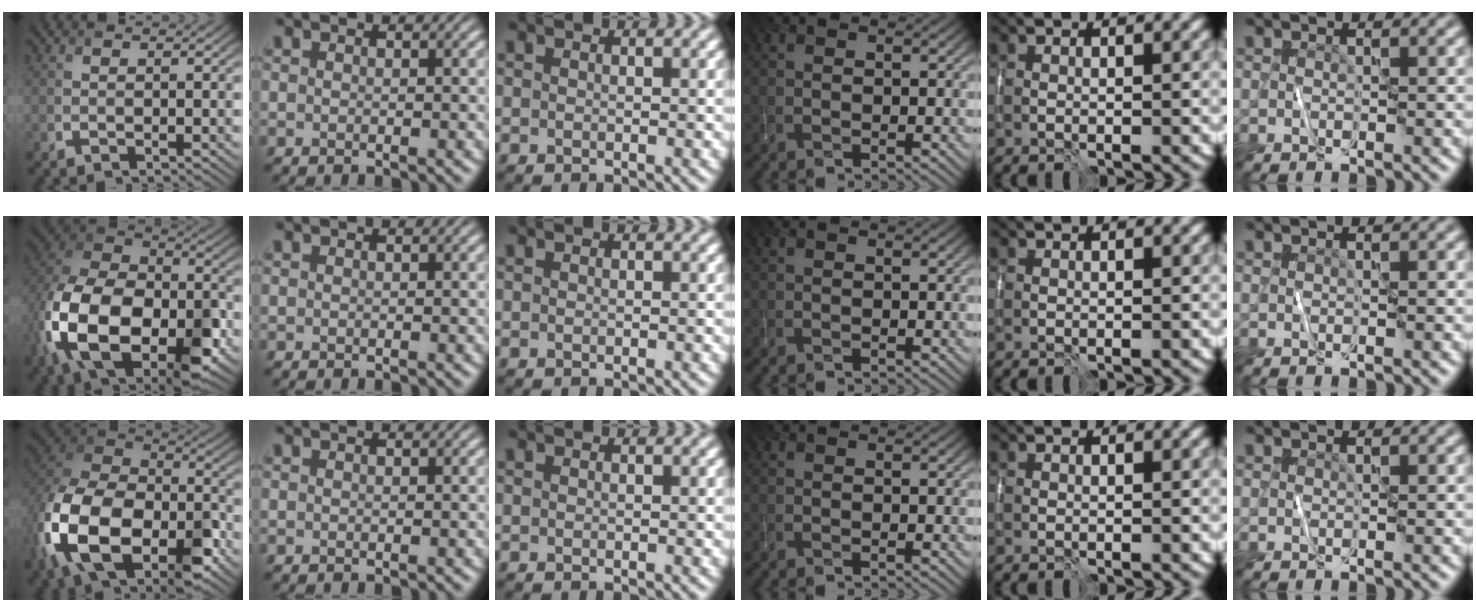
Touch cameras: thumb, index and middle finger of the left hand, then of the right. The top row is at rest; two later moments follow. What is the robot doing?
{"motion": "wipe", "object": "whiteboard"}